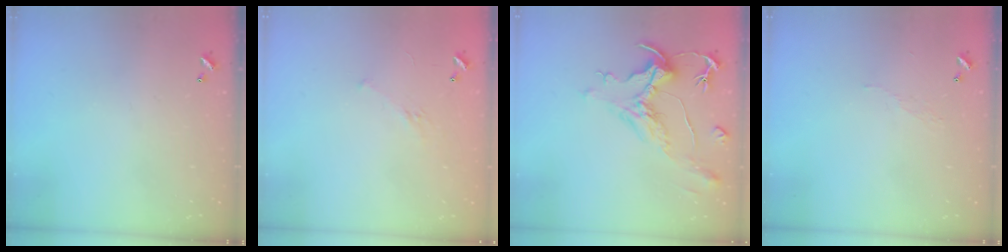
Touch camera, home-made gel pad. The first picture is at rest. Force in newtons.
{"total": 3.8, "press": 3.7, "slide": 0.9}
{"total": 1.9, "press": 1.4, "slide": 1.2}
{"total": 2.0, "press": 2.0, "slide": 0.5}